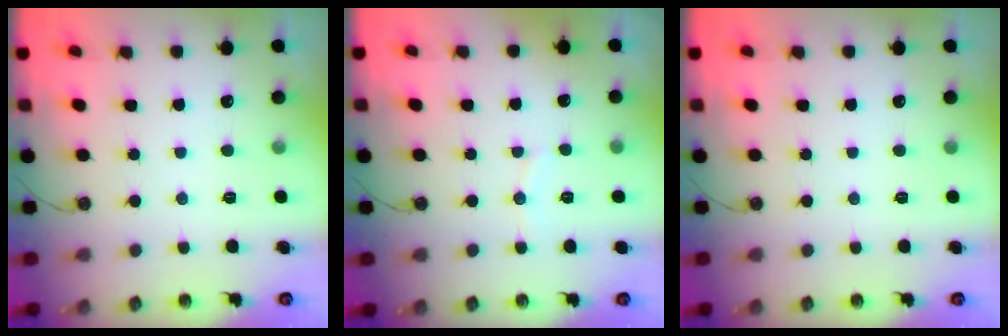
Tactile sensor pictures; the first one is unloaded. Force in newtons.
{"total": 3.8, "press": 3.8, "slide": 0.5}
{"total": 0.0}